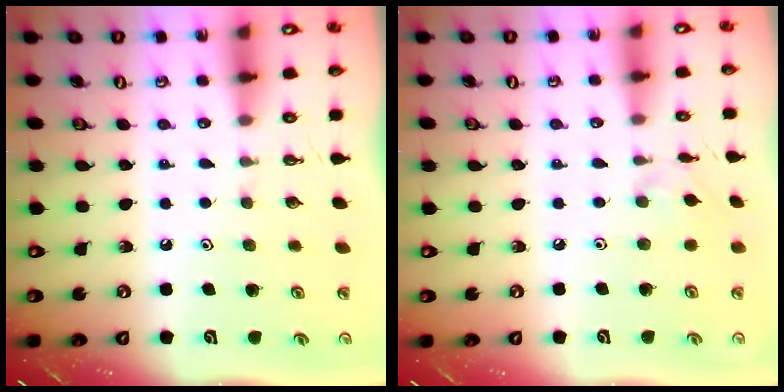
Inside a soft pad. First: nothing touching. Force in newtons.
{"total": 2.2, "press": 2.1, "slide": 0.5}